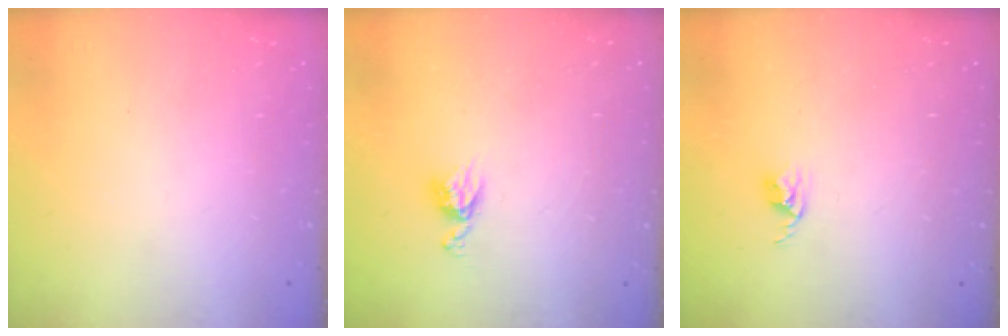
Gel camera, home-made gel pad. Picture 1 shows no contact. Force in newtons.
{"total": 6.4, "press": 6.4, "slide": 0.5}
{"total": 2.6, "press": 2.6, "slide": 0.4}